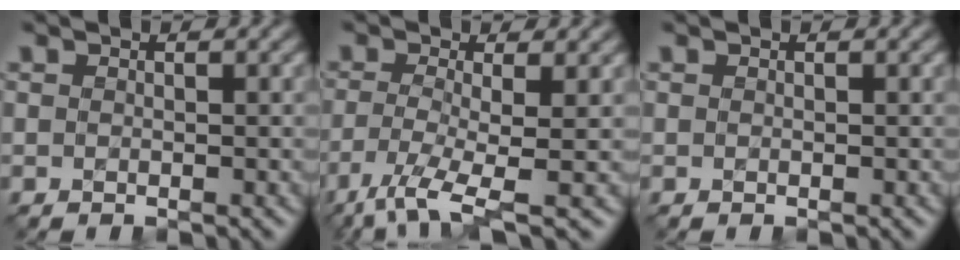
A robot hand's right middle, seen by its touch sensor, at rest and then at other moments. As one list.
[{"total": 4.9, "force": [-2.5, 1.0, 4.2], "torque": [-0.085, -0.006, -0.057]}, {"total": 0.0}]